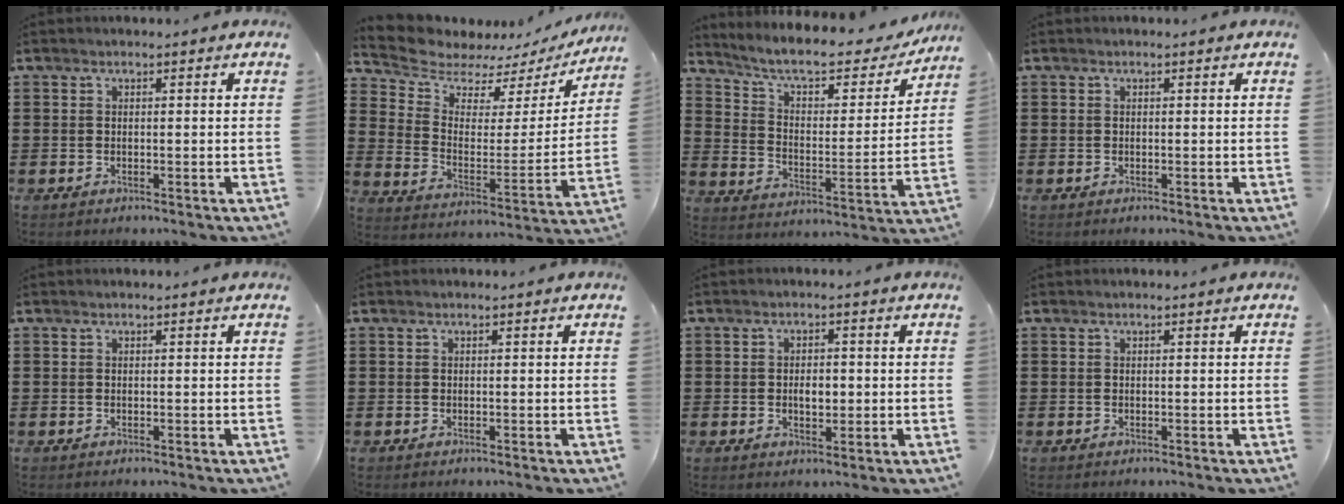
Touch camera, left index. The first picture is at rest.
{"total": 6.9, "force": [6.2, 2.6, 1.5], "torque": [-0.070, -0.039, 0.110]}
{"total": 7.0, "force": [5.7, 1.7, 3.7], "torque": [-0.089, -0.037, 0.092]}
{"total": 0.0}
{"total": 0.0}
{"total": 0.0}
{"total": 2.9, "force": [-0.2, 1.6, 2.4], "torque": [-0.040, 0.000, -0.008]}
{"total": 0.0}